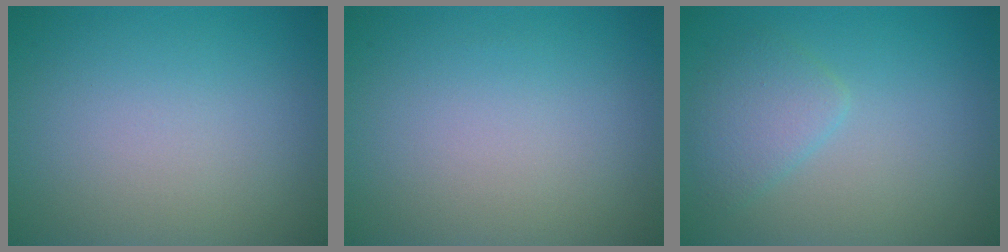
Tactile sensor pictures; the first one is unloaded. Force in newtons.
{"total": 0.0}
{"total": 2.5, "press": 2.5, "slide": 0.1}